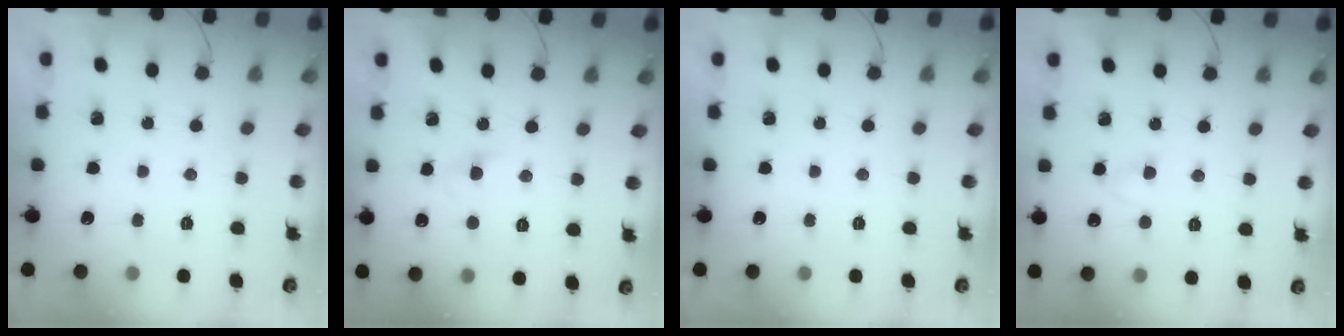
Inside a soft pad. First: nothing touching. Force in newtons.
{"total": 2.3, "press": 2.1, "slide": 0.8}
{"total": 0.0}
{"total": 2.0, "press": 1.8, "slide": 0.9}